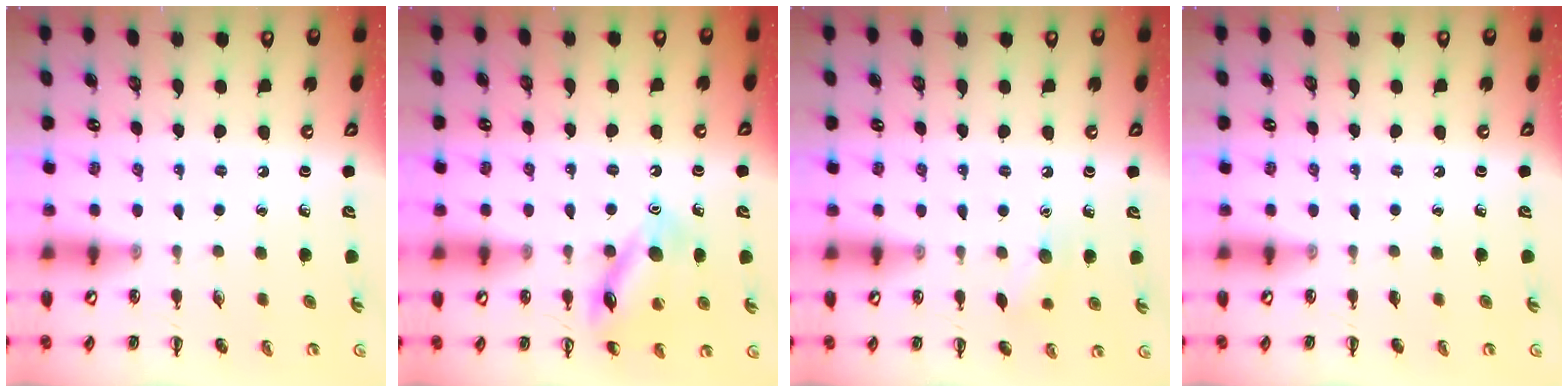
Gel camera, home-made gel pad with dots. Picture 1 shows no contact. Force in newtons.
{"total": 13.2, "press": 13.2, "slide": 1.3}
{"total": 6.2, "press": 5.9, "slide": 1.7}
{"total": 0.0}